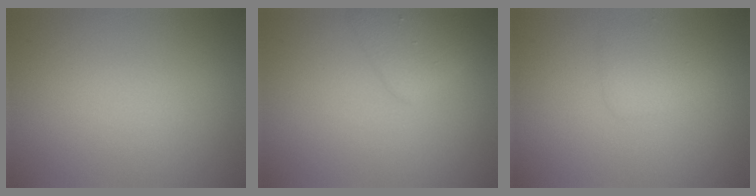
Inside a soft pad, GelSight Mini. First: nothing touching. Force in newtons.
{"total": 2.5, "press": 2.5, "slide": 0.1}
{"total": 1.9, "press": 1.9, "slide": 0.1}